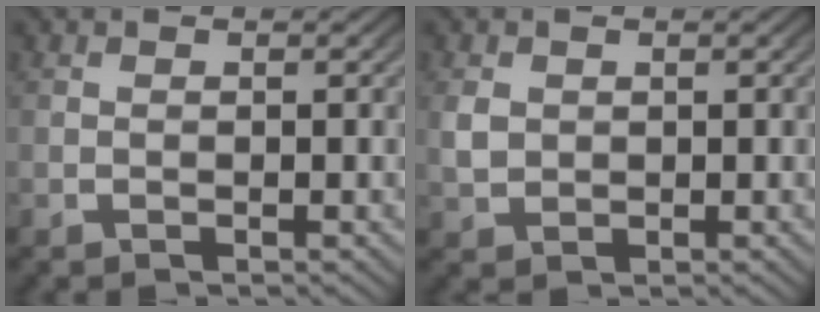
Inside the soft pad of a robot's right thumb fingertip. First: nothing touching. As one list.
[{"total": 1.8, "force": [0.4, 1.5, 0.8], "torque": [-0.020, -0.002, 0.016]}]